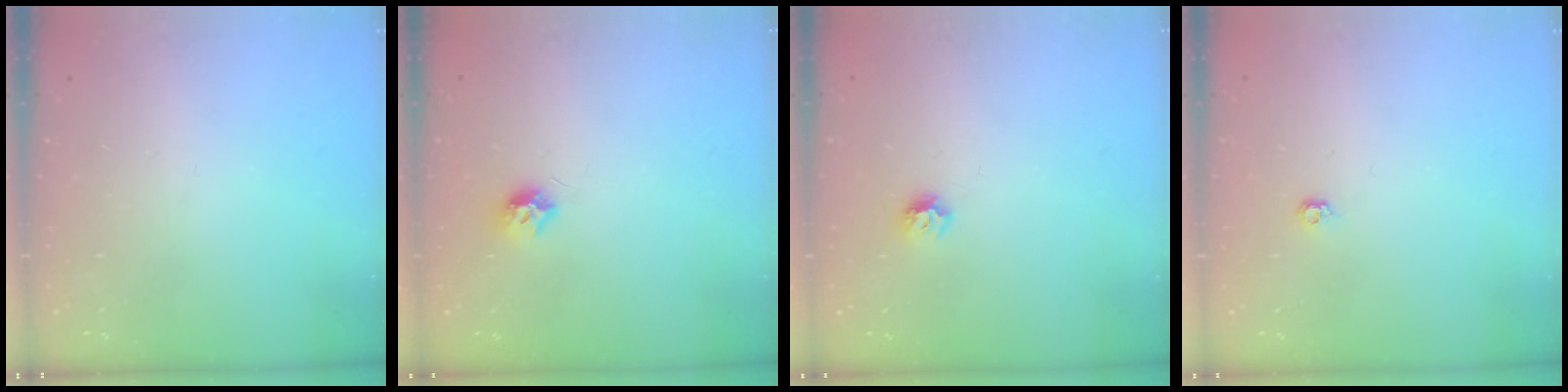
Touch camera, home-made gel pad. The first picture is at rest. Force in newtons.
{"total": 7.4, "press": 7.4, "slide": 0.2}
{"total": 6.5, "press": 6.5, "slide": 0.8}
{"total": 4.7, "press": 4.7, "slide": 0.8}